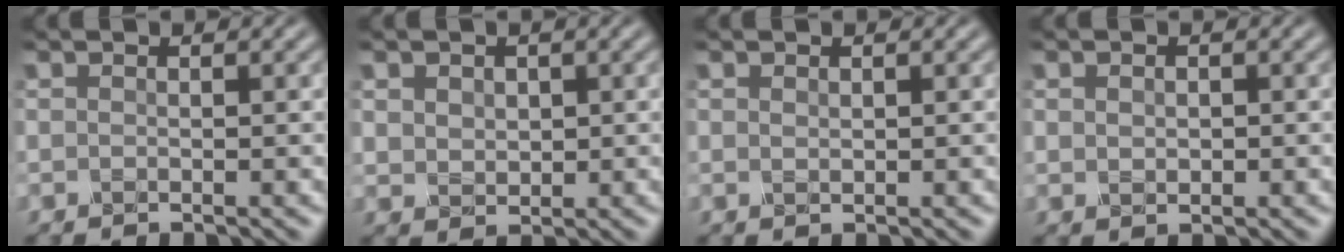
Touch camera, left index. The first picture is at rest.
{"total": 2.0, "force": [0.8, 1.6, 0.9], "torque": [-0.023, -0.001, 0.015]}
{"total": 0.6, "force": [0.3, 0.3, 0.3], "torque": [-0.009, -0.001, 0.008]}
{"total": 1.1, "force": [0.2, 0.8, 0.7], "torque": [-0.015, -0.001, 0.005]}